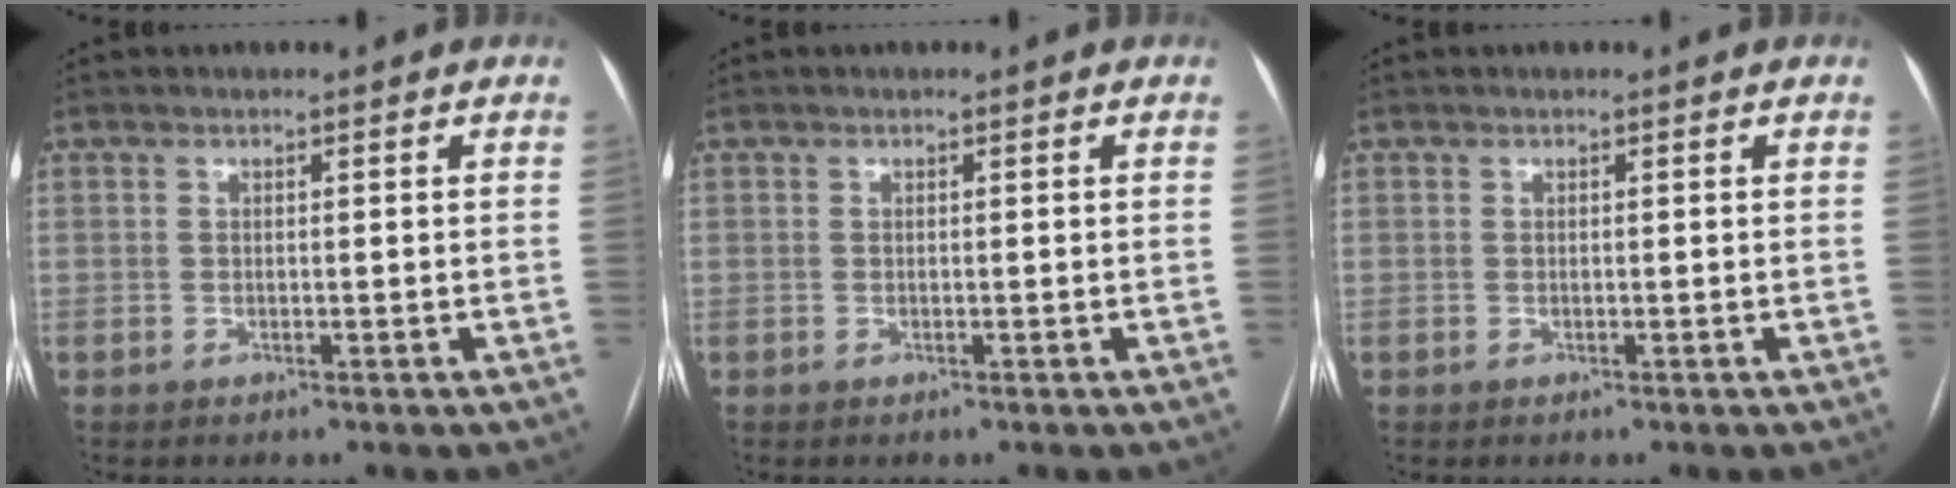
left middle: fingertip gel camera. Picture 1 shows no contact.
{"total": 0.0}
{"total": 0.0}